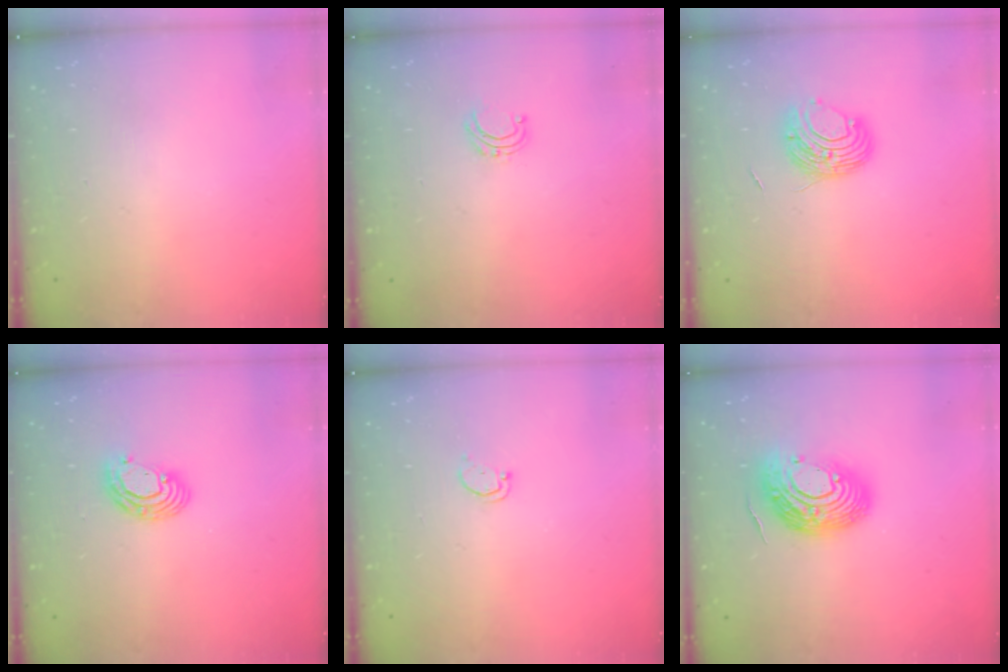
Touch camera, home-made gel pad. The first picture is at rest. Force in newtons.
{"total": 3.7, "press": 3.7, "slide": 0.3}
{"total": 8.7, "press": 8.6, "slide": 0.8}
{"total": 7.8, "press": 7.7, "slide": 1.2}
{"total": 1.7, "press": 1.7, "slide": 0.2}
{"total": 15.0, "press": 14.9, "slide": 1.5}